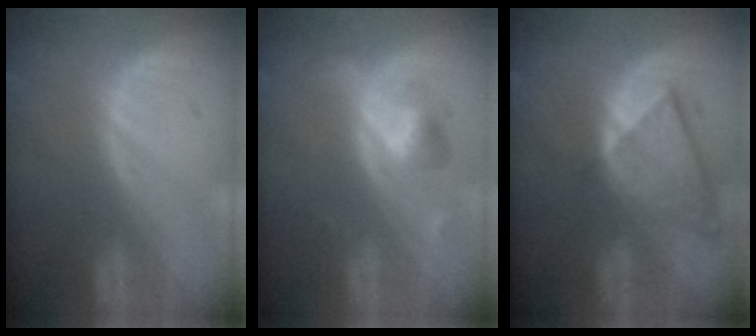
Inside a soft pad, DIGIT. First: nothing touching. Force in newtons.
{"total": 4.4, "press": 4.4, "slide": 0.2}
{"total": 8.3, "press": 7.3, "slide": 3.9}